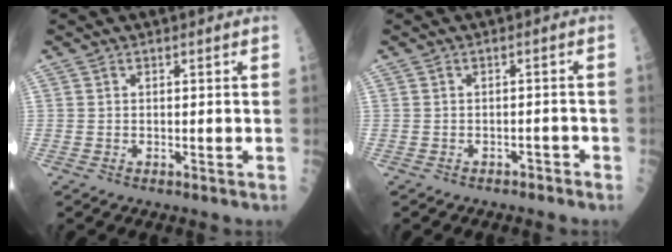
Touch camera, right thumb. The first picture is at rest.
{"total": 2.3, "force": [-1.8, 1.1, 0.8], "torque": [-0.011, 0.014, -0.021]}